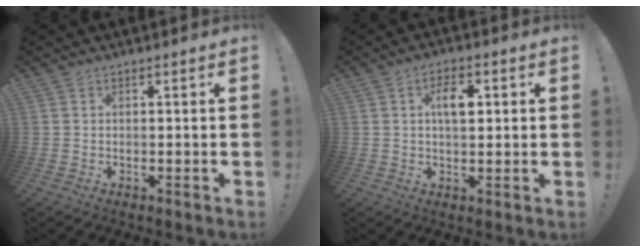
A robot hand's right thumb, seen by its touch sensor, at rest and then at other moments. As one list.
[{"total": 6.4, "force": [1.3, 3.3, 5.3], "torque": [-0.069, -0.002, 0.015]}]